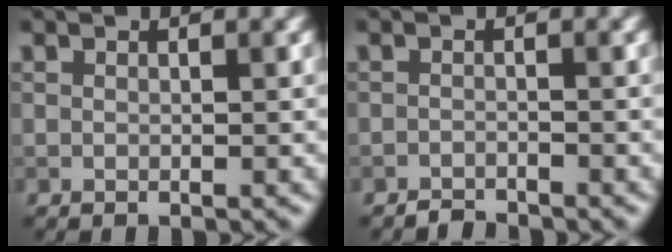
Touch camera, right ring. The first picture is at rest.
{"total": 1.1, "force": [-1.1, 0.1, 0.0], "torque": [0.002, 0.003, -0.023]}